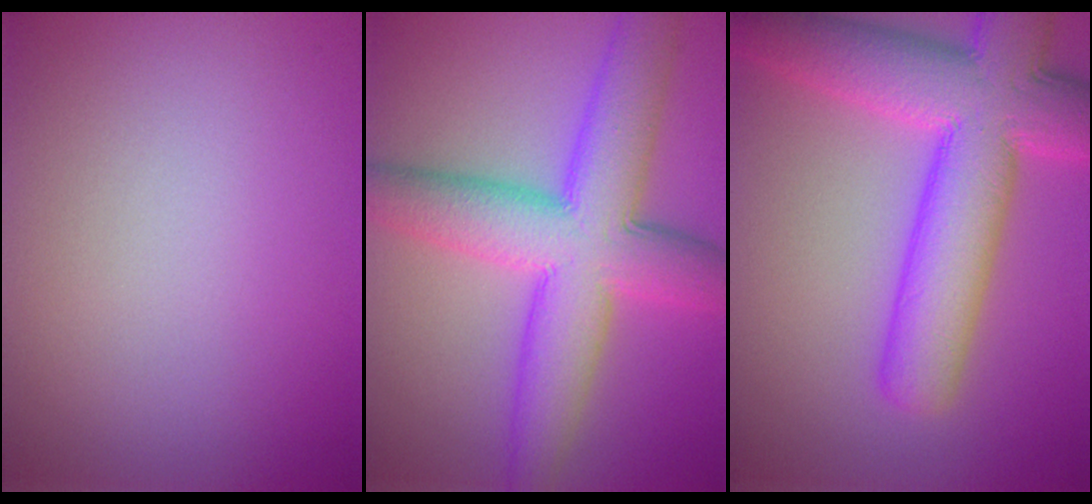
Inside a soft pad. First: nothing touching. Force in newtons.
{"total": 9.8, "press": 9.8, "slide": 0.3}
{"total": 10.9, "press": 10.9, "slide": 0.4}